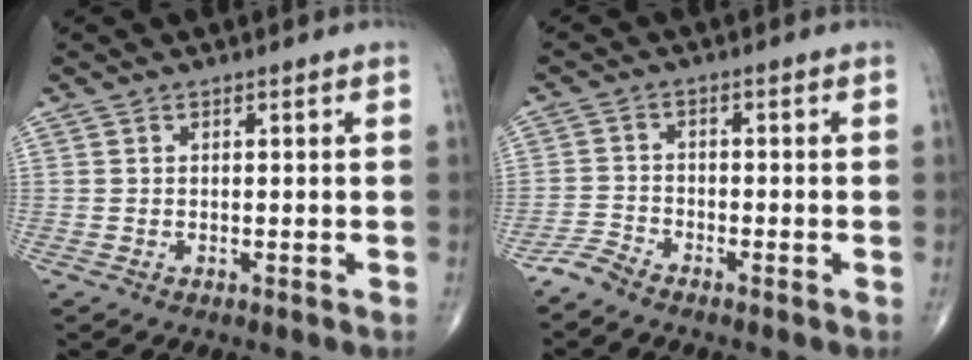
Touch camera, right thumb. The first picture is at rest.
{"total": 2.6, "force": [-2.5, 0.5, 0.5], "torque": [-0.011, -0.004, -0.059]}